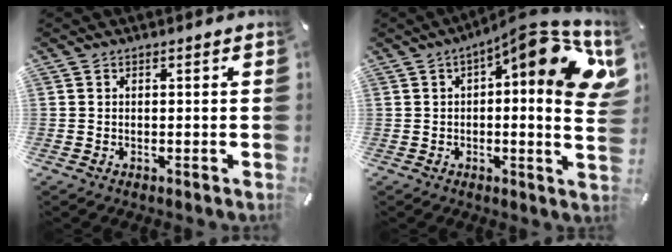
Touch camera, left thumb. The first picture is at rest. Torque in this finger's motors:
{"motor_torque": [2.31, 2.70, 1.00, 0.57, 0.24]}